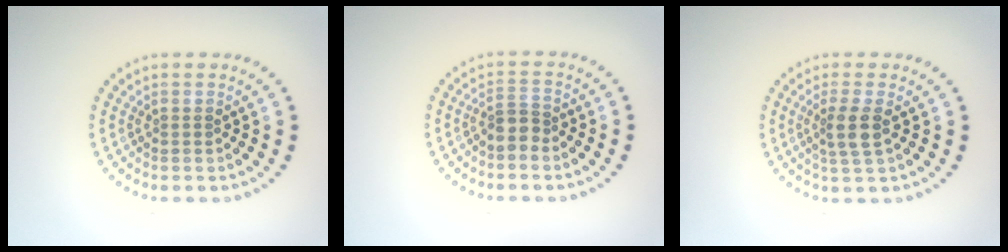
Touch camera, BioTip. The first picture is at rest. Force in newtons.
{"total": 1.8, "press": 1.4, "slide": 1.2}
{"total": 2.2, "press": 1.9, "slide": 1.1}